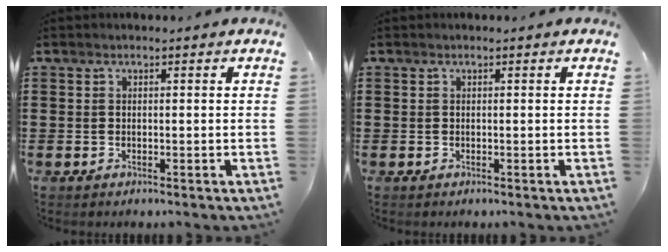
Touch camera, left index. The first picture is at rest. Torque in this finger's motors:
{"motor_torque": [-0.01, 0.00, 0.00, -0.01]}